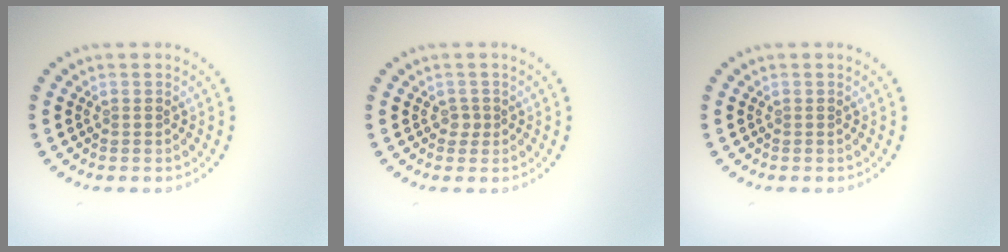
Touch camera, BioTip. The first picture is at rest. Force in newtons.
{"total": 1.0, "press": 0.7, "slide": 0.6}
{"total": 0.0}